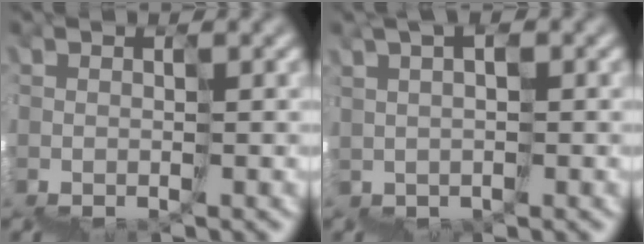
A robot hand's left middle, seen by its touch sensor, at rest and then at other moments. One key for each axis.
{"total": 2.5, "fx": 2.2, "fy": -0.3, "fz": -1.1, "tx": 0.019, "ty": 0.025, "tz": 0.032}